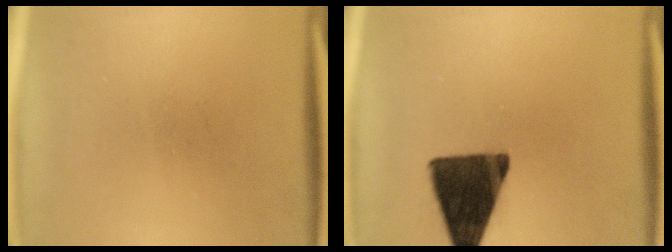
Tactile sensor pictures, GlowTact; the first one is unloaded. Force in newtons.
{"total": 14.7}